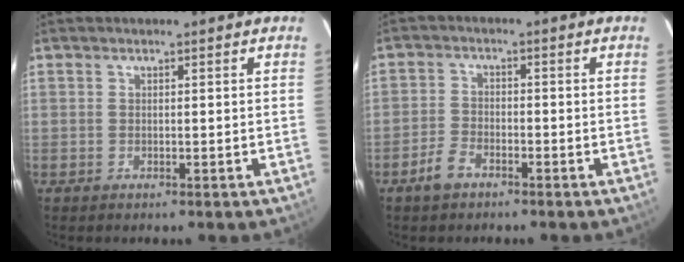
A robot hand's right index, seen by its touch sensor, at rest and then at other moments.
{"total": 4.1, "force": [-2.9, 2.1, 2.0], "torque": [-0.054, 0.005, -0.055]}